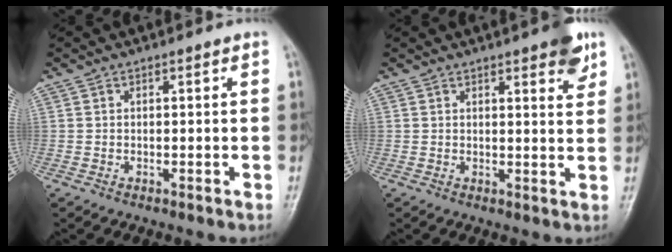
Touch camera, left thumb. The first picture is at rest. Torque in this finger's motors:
{"motor_torque": [1.04, 0.34, 0.38, -0.41, 0.00]}